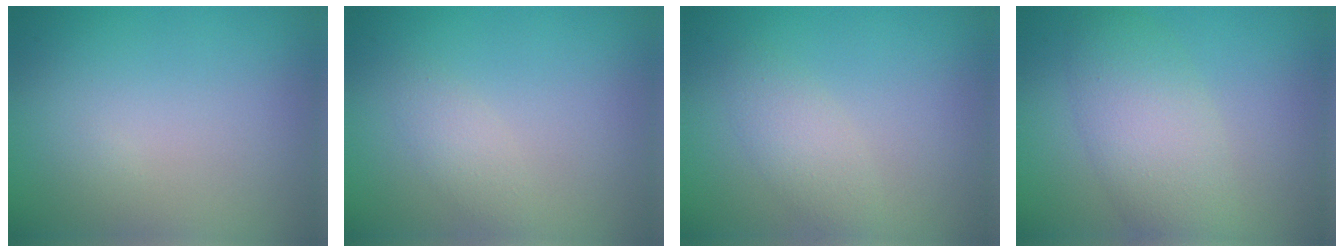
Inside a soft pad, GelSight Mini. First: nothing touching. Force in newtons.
{"total": 1.6, "press": 1.6, "slide": 0.2}
{"total": 2.4, "press": 2.4, "slide": 0.1}
{"total": 5.8, "press": 5.8, "slide": 0.1}